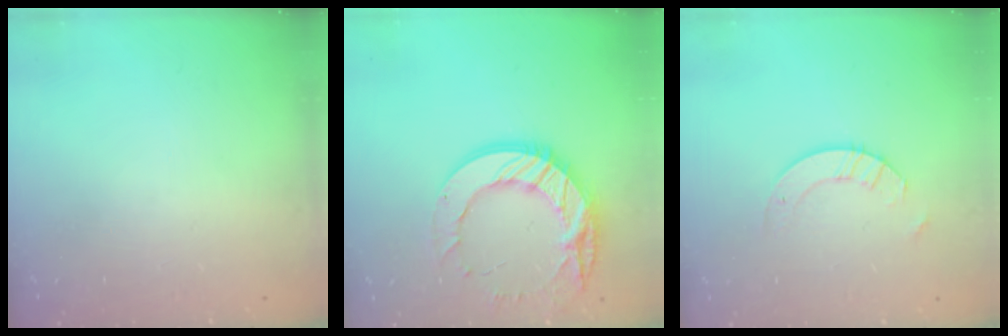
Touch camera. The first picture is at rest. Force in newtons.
{"total": 17.2, "press": 17.1, "slide": 1.3}
{"total": 4.4, "press": 4.3, "slide": 0.4}